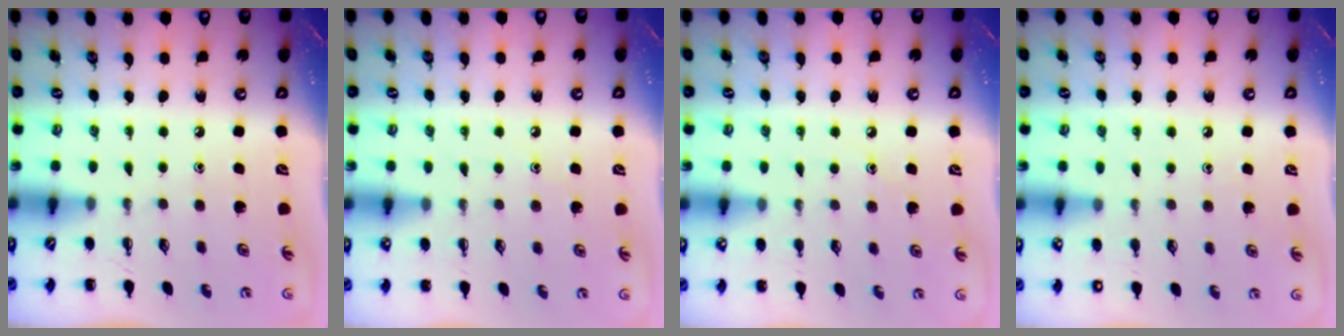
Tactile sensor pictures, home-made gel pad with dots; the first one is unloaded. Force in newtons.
{"total": 7.8, "press": 7.7, "slide": 1.4}
{"total": 7.6, "press": 7.3, "slide": 2.1}
{"total": 8.4, "press": 8.1, "slide": 2.2}